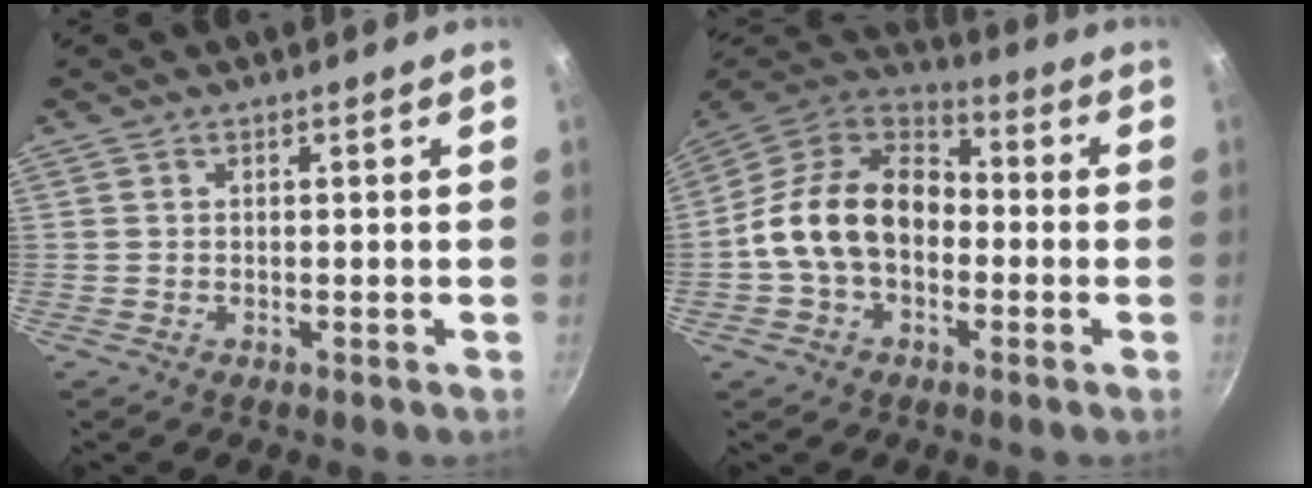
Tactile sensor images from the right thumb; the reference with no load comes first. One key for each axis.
{"total": 16.4, "fx": -1.7, "fy": 11.6, "fz": 11.4, "tx": -0.170, "ty": 0.044, "tz": -0.048}